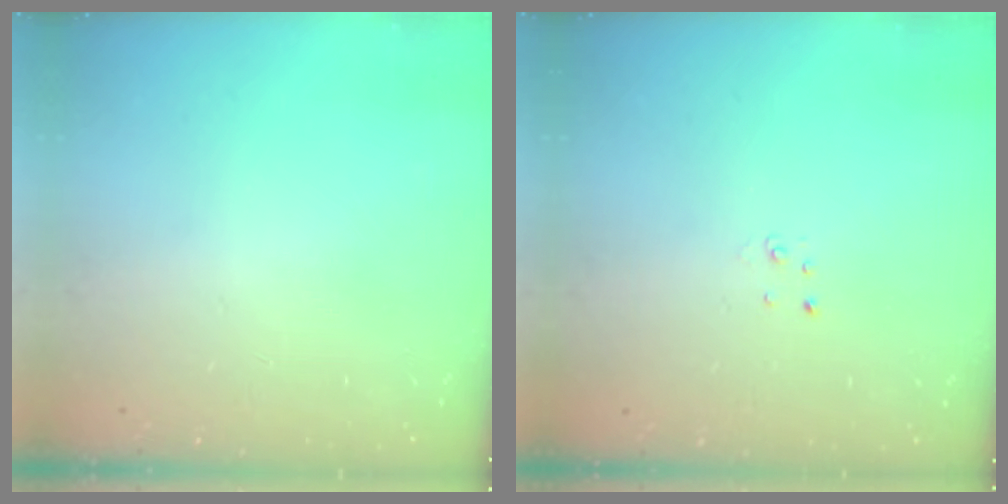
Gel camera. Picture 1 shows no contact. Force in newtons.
{"total": 2.0, "press": 2.0, "slide": 0.2}